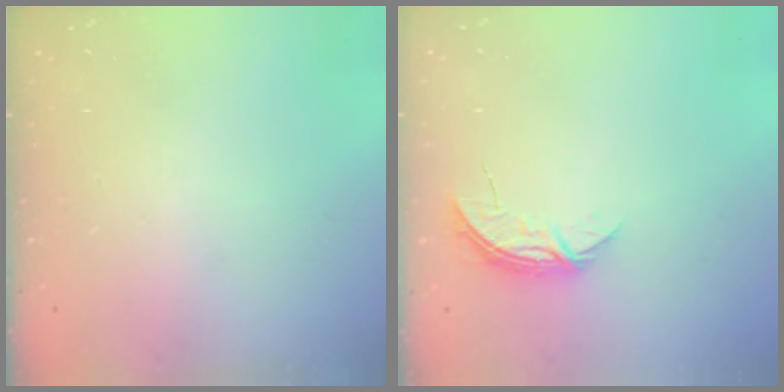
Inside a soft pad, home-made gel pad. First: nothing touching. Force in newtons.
{"total": 5.4, "press": 5.4, "slide": 0.6}